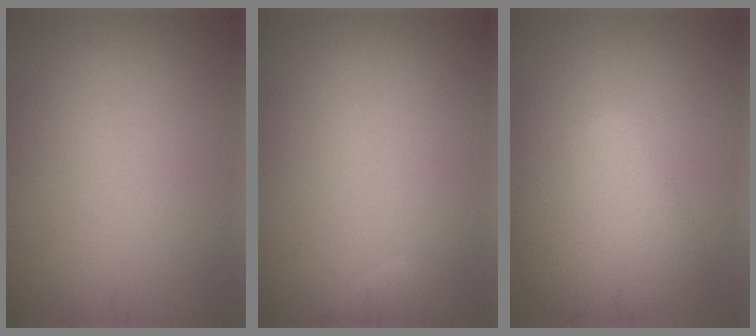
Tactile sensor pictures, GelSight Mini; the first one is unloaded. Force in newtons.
{"total": 0.6, "press": 0.6, "slide": 0.1}
{"total": 5.7, "press": 5.7, "slide": 0.2}